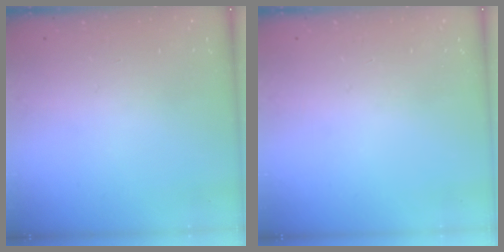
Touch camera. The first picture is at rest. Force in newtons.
{"total": 0.0}